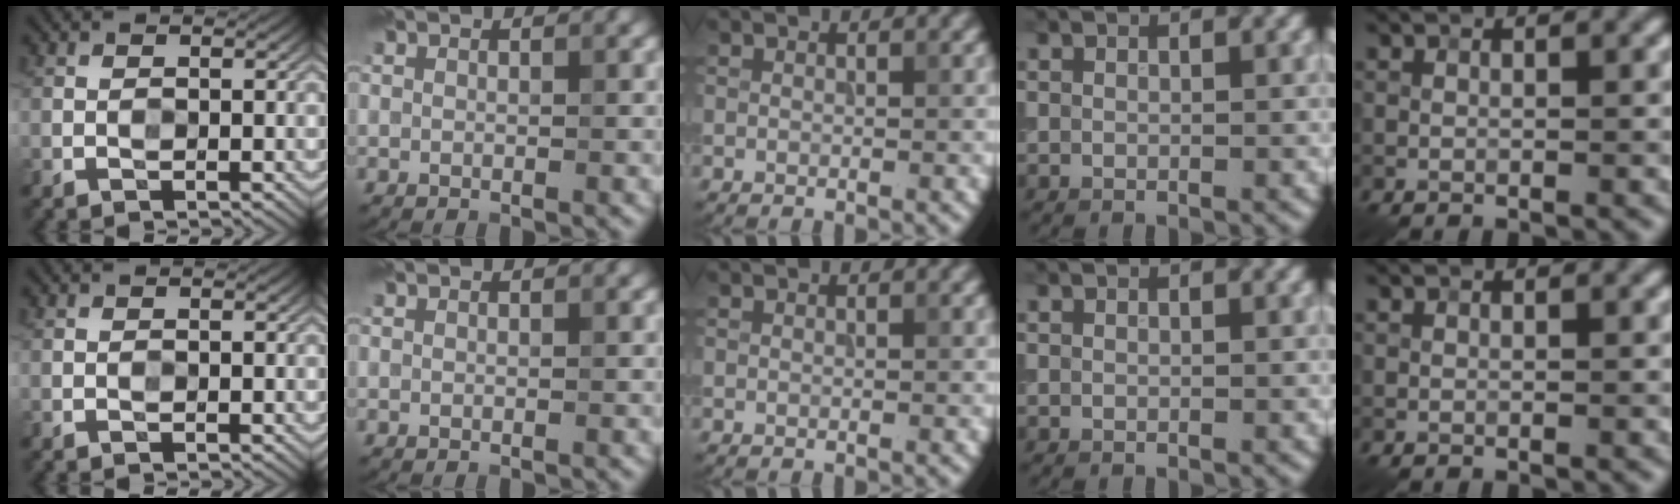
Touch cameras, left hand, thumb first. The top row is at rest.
{}